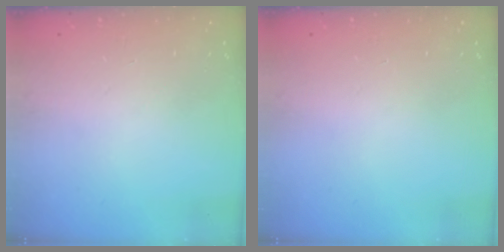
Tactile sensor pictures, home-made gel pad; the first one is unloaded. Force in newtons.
{"total": 0.0}